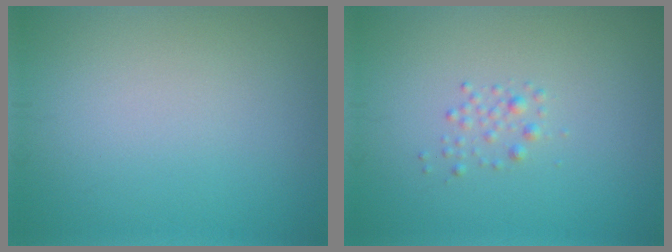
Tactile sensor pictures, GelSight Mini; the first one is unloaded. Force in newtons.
{"total": 1.1, "press": 1.1, "slide": 0.1}